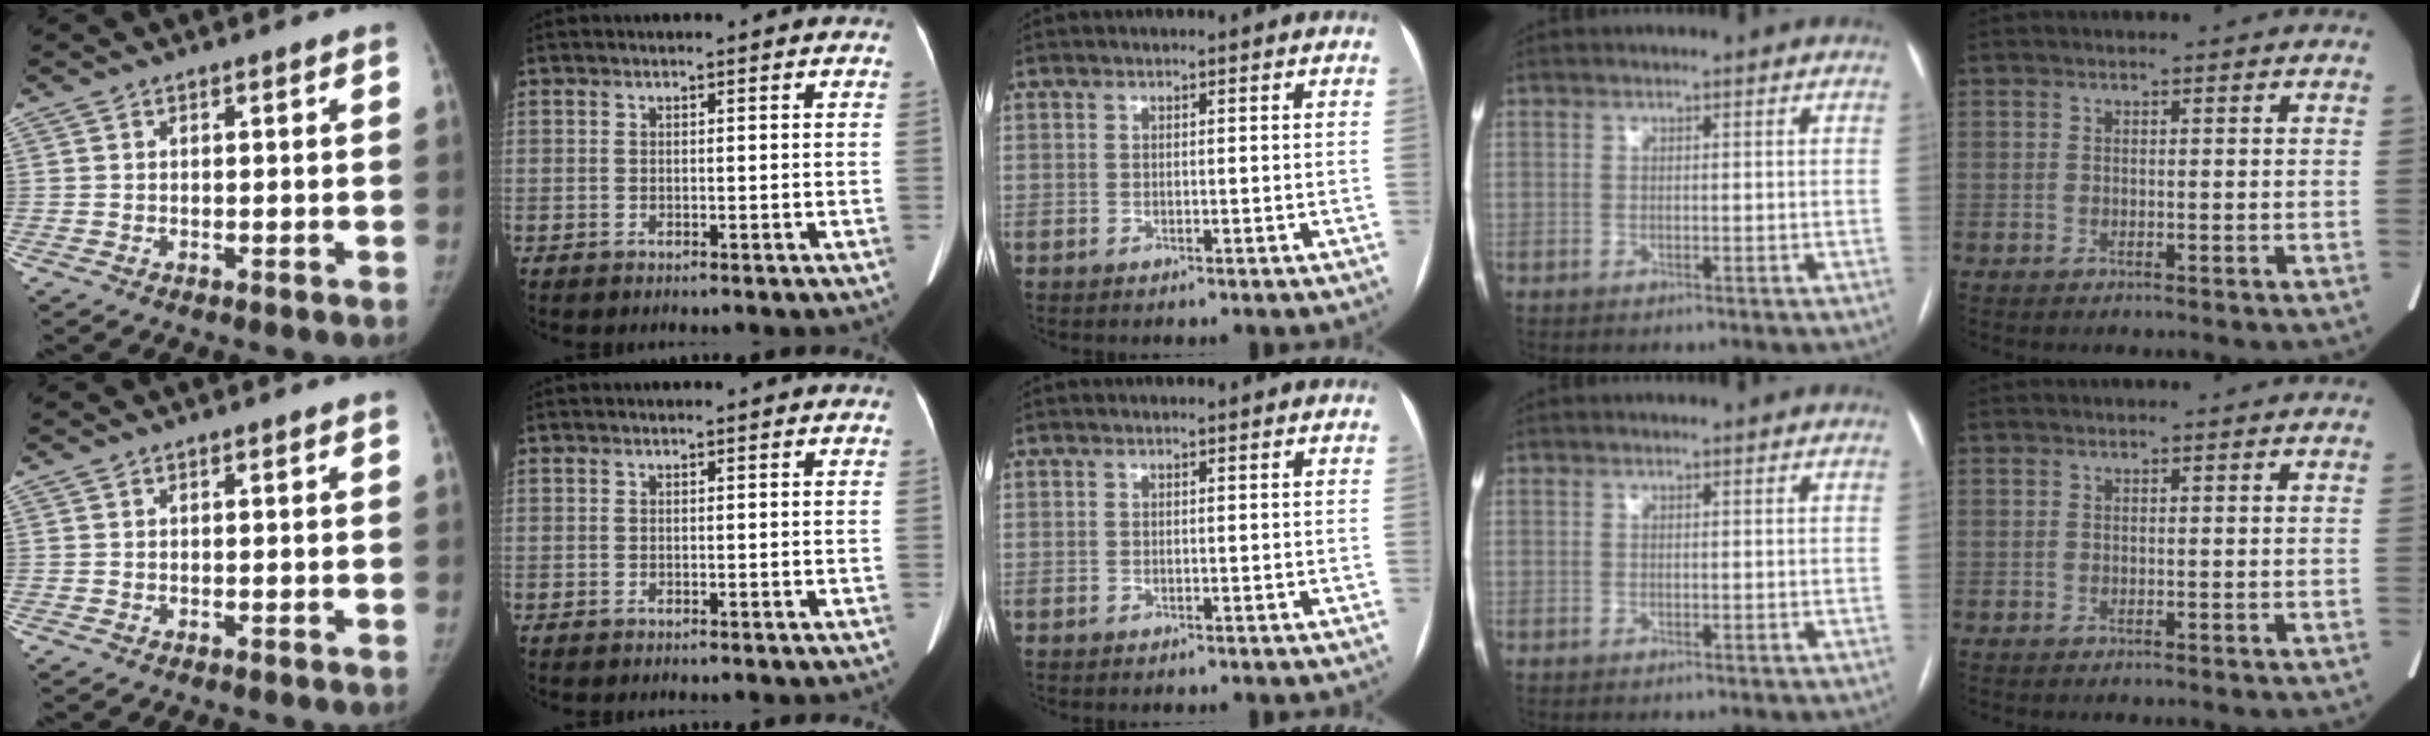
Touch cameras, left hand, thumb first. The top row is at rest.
{}